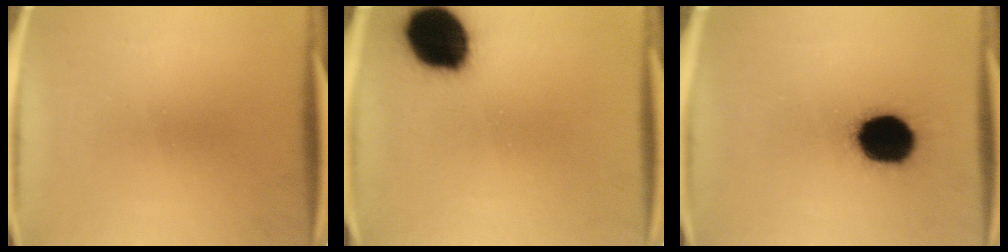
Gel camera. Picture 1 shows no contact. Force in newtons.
{"total": 18.2}
{"total": 15.6}